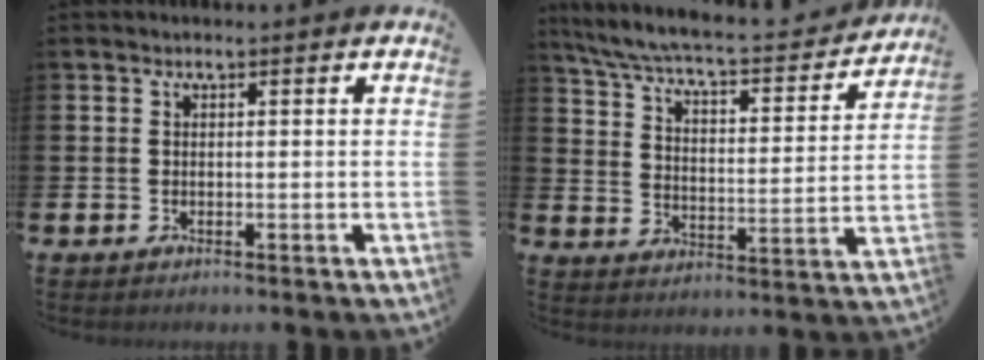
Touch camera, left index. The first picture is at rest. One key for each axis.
{"total": 6.5, "fx": 5.9, "fy": 1.1, "fz": 2.5, "tx": -0.077, "ty": -0.045, "tz": 0.094}